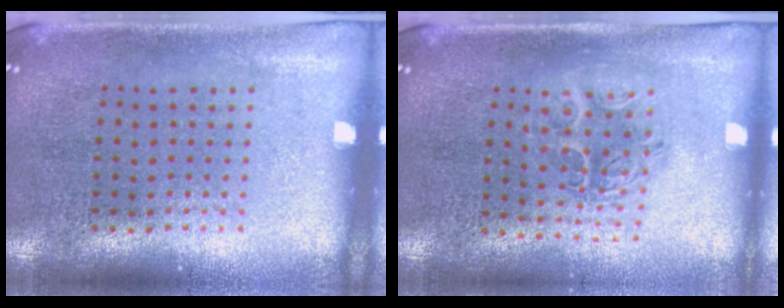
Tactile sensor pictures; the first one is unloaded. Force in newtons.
{"total": 1.2, "press": 1.2, "slide": 0.4}